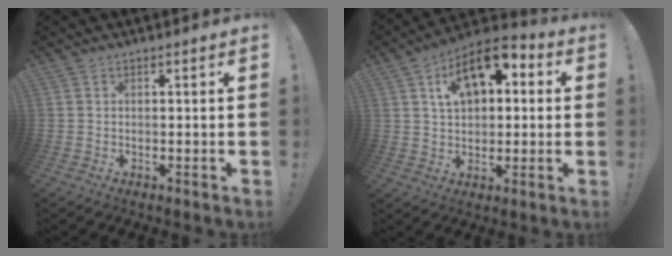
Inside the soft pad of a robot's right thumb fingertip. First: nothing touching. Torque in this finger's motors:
{"motor_torque": [1.83, 2.32, 1.38, 0.01, 0.07]}